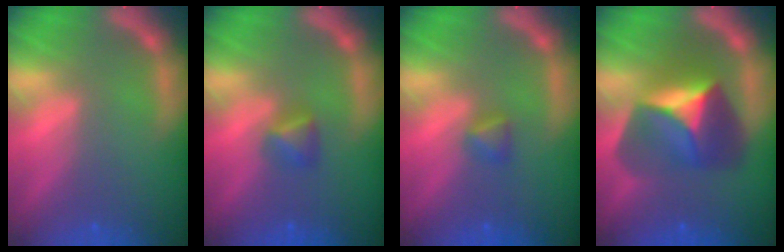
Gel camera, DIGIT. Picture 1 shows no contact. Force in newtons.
{"total": 1.9}
{"total": 1.4}
{"total": 7.9}